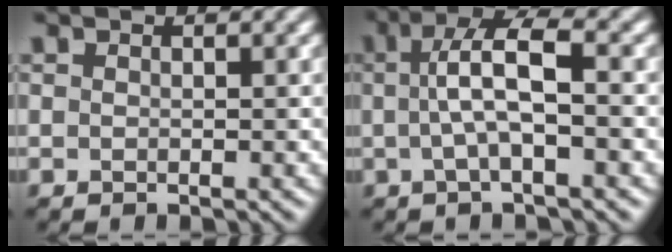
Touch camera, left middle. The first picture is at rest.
{"total": 5.1, "force": [0.3, 1.2, 5.0], "torque": [-0.089, 0.011, 0.002]}